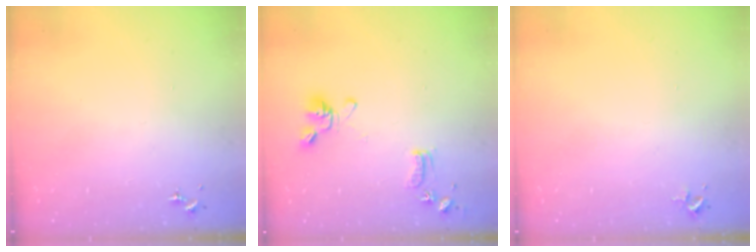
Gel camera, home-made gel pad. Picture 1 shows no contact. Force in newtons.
{"total": 13.7, "press": 13.6, "slide": 2.1}
{"total": 2.4, "press": 2.4, "slide": 0.3}